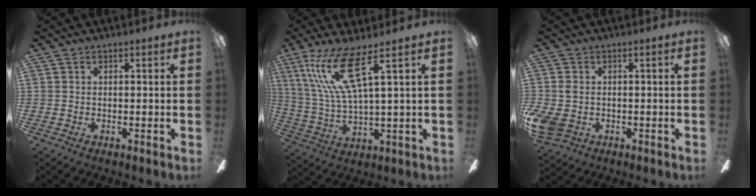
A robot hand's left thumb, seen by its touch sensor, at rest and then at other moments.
{"total": 15.1, "force": [7.4, 3.3, 12.7], "torque": [-0.267, -0.016, 0.126]}
{"total": 4.9, "force": [-1.4, 3.7, 3.0], "torque": [-0.077, 0.004, -0.028]}